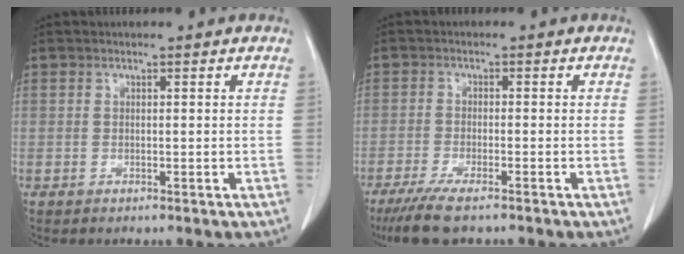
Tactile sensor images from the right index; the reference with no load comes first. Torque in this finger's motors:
{"motor_torque": [0.45, -0.44, 0.17, 0.07]}